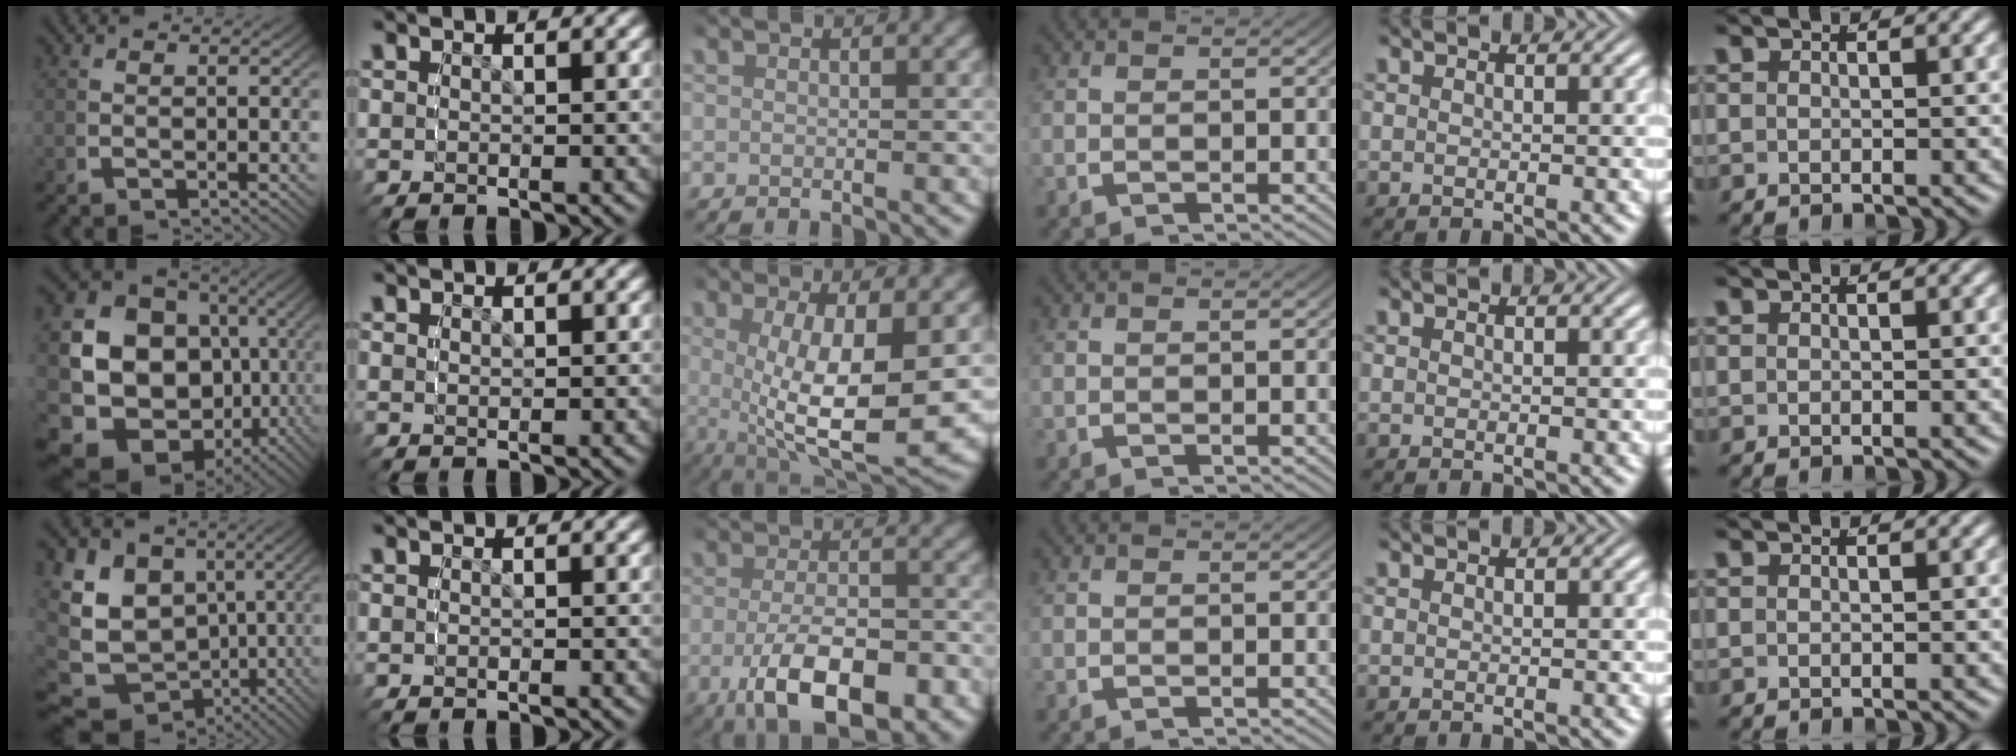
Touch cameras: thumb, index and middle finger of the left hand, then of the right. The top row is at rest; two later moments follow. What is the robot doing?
{"motion": "grasp_and_lifting", "object": "cloth"}